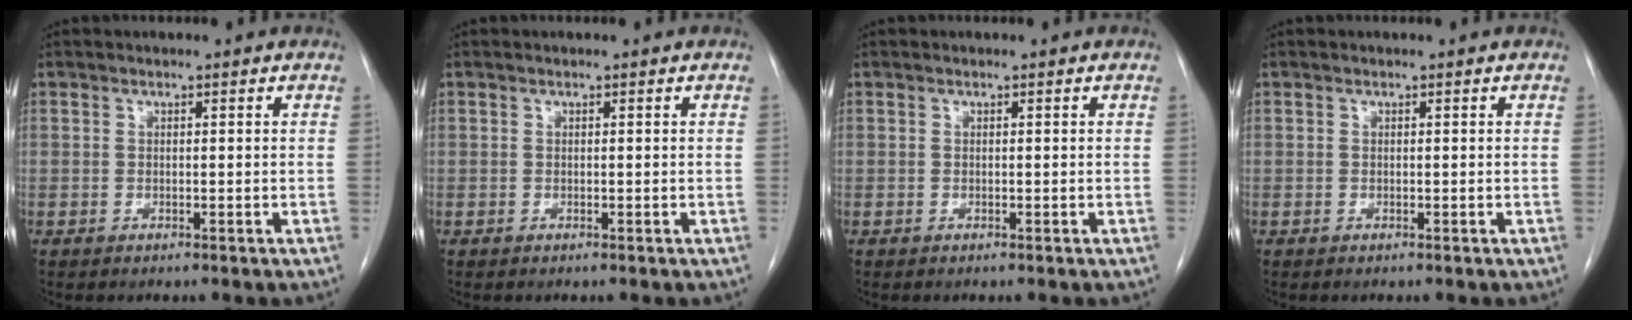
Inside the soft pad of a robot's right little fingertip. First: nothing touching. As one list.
[{"total": 0.0}, {"total": 0.0}, {"total": 0.0}]